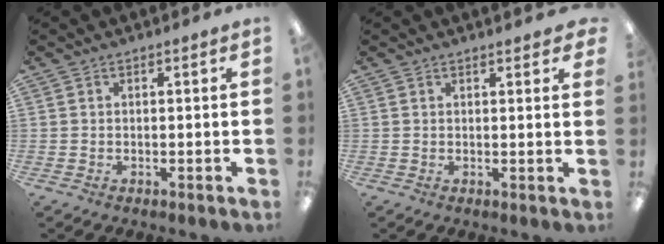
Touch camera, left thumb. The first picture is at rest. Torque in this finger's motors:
{"motor_torque": [0.19, 0.16, -0.09, 0.22, 0.02]}